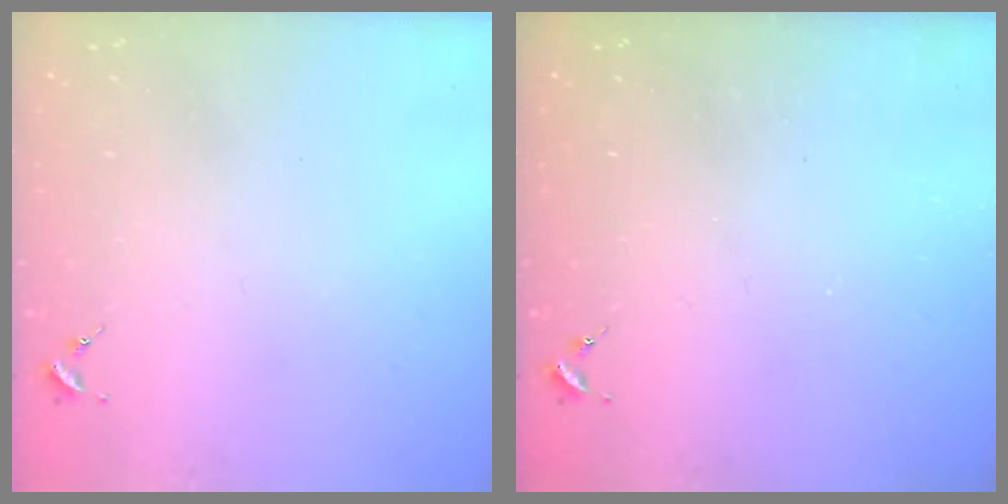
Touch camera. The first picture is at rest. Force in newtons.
{"total": 0.0}